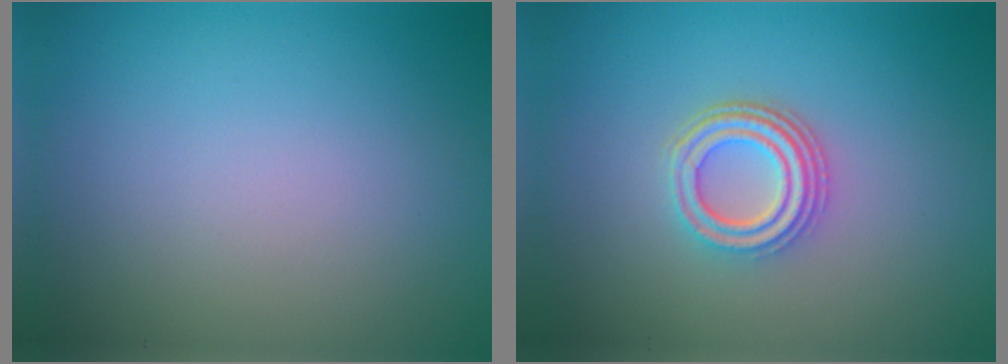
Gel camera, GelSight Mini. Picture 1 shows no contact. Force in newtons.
{"total": 3.7, "press": 3.0, "slide": 2.1}